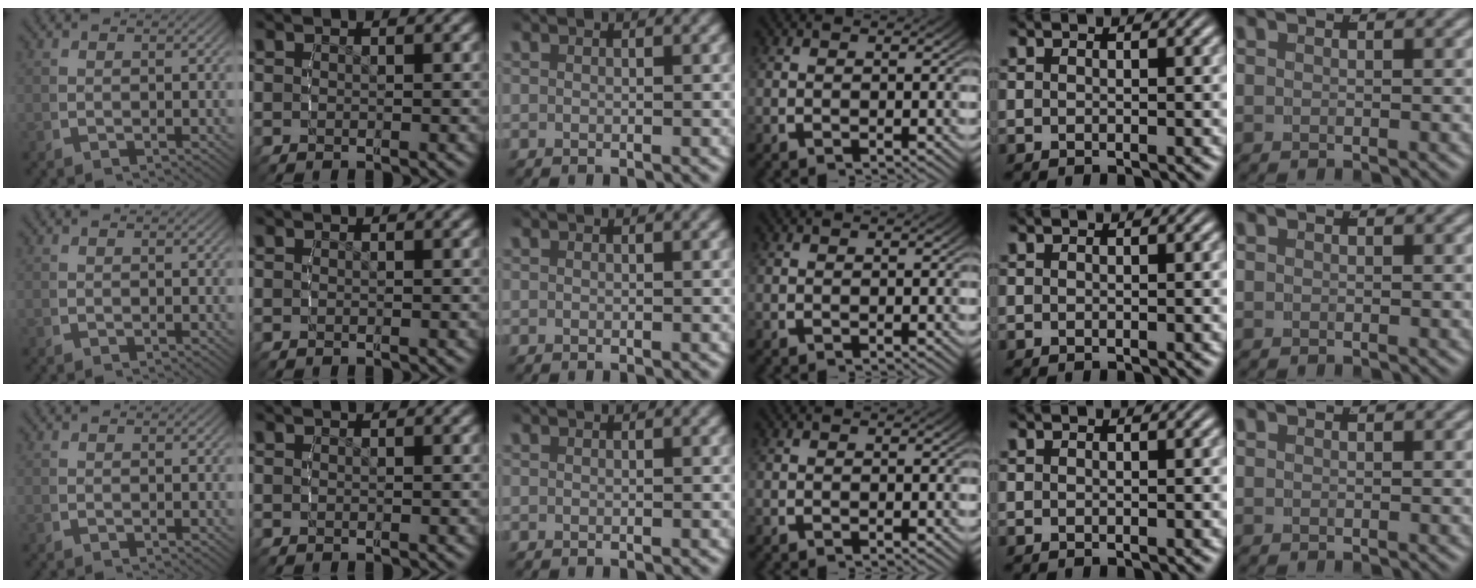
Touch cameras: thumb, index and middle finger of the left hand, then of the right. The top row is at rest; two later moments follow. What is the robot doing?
{"motion": "reach", "object": "paper towel"}